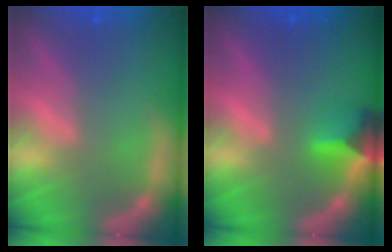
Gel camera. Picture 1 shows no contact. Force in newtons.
{"total": 3.4}